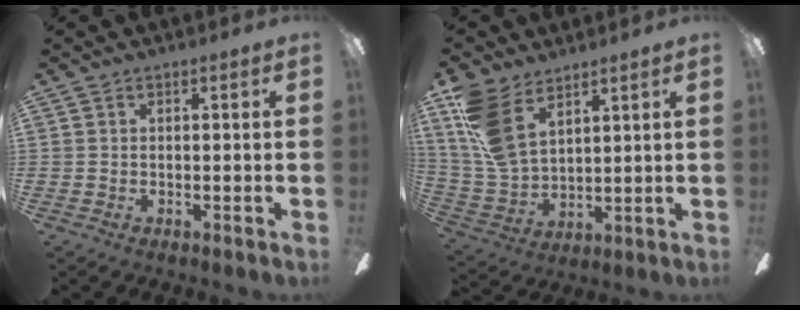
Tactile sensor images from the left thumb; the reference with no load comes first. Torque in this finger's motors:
{"motor_torque": [1.30, 0.62, 0.96, -1.02, 0.10]}